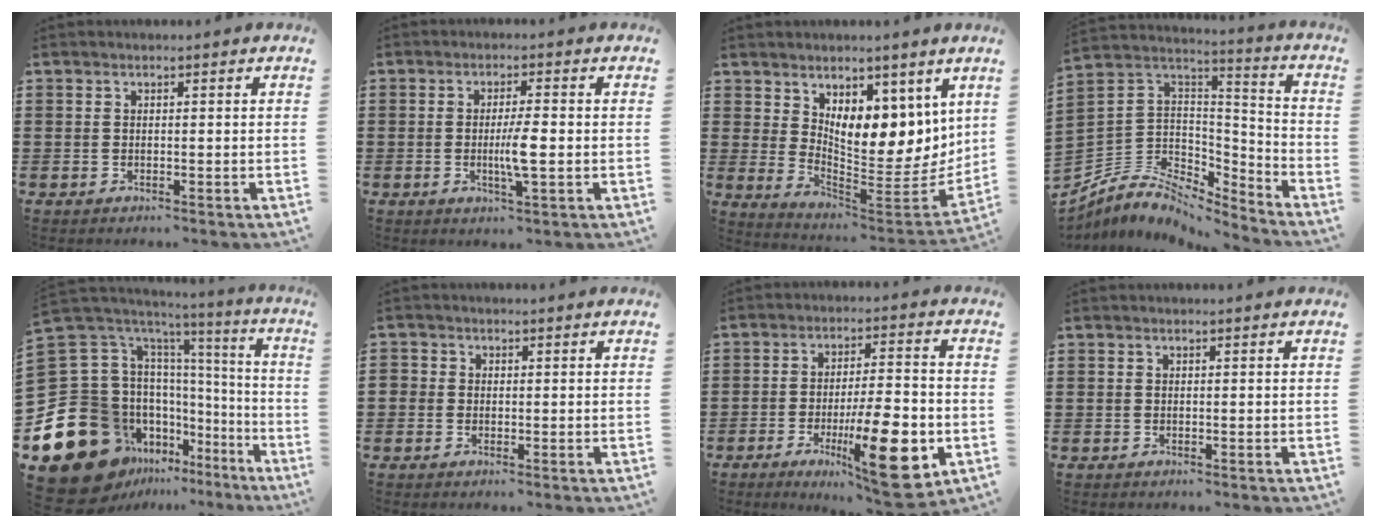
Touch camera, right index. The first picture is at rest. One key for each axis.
{"total": 5.0, "fx": -0.7, "fy": 0.5, "fz": 4.9, "tx": -0.092, "ty": -0.007, "tz": -0.016}
{"total": 8.1, "fx": 5.5, "fy": 4.2, "fz": 4.1, "tx": -0.069, "ty": -0.061, "tz": 0.101}
{"total": 5.9, "fx": -4.2, "fy": 3.8, "fz": 1.8, "tx": -0.061, "ty": -0.010, "tz": -0.084}
{"total": 23.5, "fx": -9.7, "fy": 17.3, "fz": 12.7, "tx": -0.305, "ty": -0.016, "tz": -0.117}
{"total": 1.0, "fx": -0.4, "fy": 0.9, "fz": 0.2, "tx": -0.006, "ty": 0.003, "tz": -0.009}
{"total": 14.7, "fx": -5.2, "fy": 3.9, "fz": 13.1, "tx": -0.209, "ty": -0.003, "tz": -0.079}
{"total": 0.0}